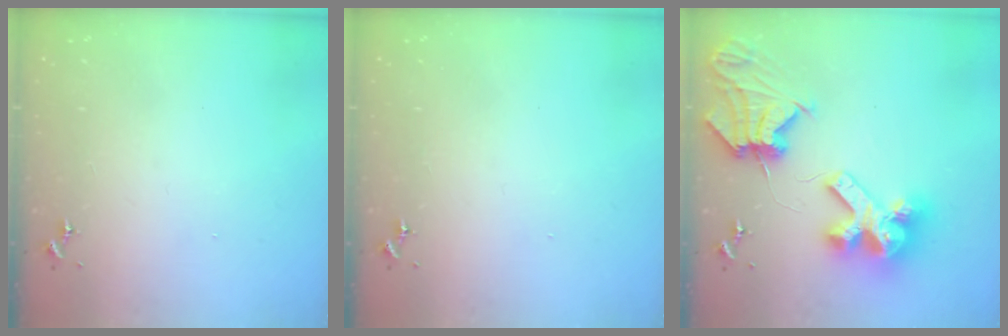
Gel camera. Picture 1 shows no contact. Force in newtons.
{"total": 0.0}
{"total": 18.6, "press": 18.5, "slide": 2.3}